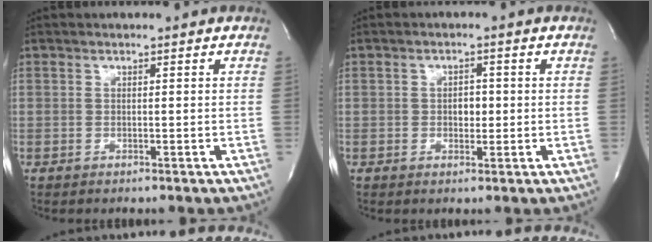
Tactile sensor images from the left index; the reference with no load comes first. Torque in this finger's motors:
{"motor_torque": [-0.24, 0.17, -0.05, 0.00]}